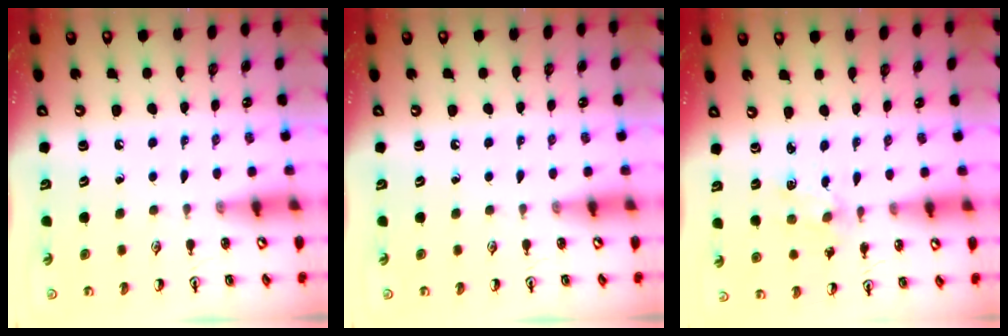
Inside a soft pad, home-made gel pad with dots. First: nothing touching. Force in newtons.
{"total": 0.0}
{"total": 1.5, "press": 1.4, "slide": 0.5}